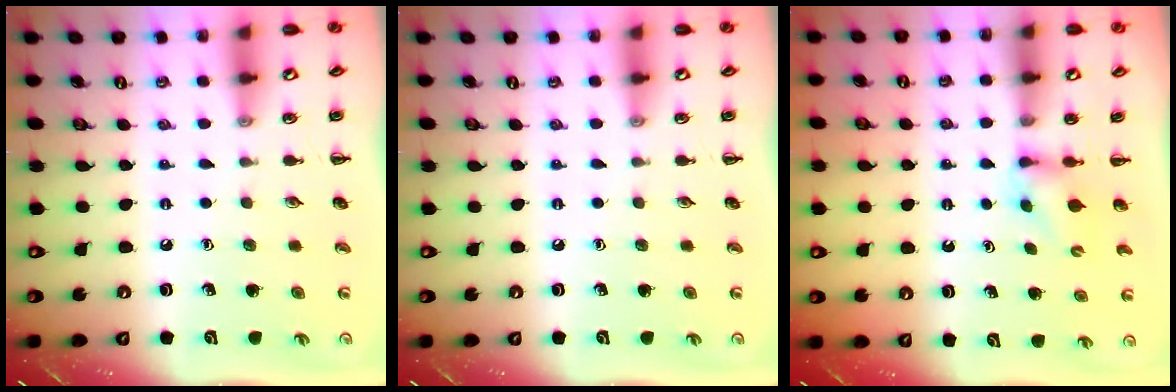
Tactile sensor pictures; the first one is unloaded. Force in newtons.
{"total": 0.0}
{"total": 2.8, "press": 2.5, "slide": 1.3}